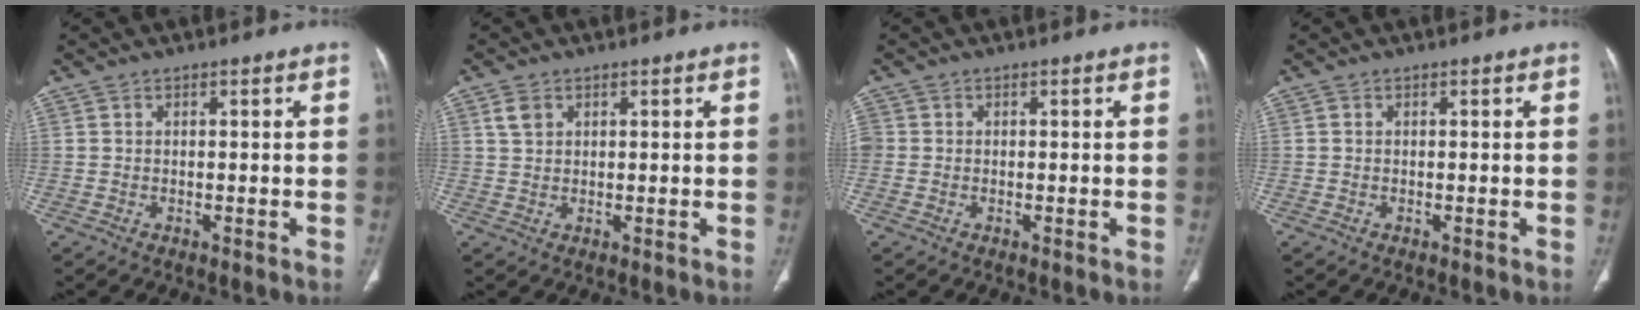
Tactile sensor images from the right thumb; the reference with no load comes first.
{"total": 2.7, "force": [1.3, 2.0, 1.4], "torque": [-0.023, 0.001, 0.028]}
{"total": 2.0, "force": [0.0, 1.8, 0.9], "torque": [-0.025, 0.008, -0.002]}
{"total": 0.0}